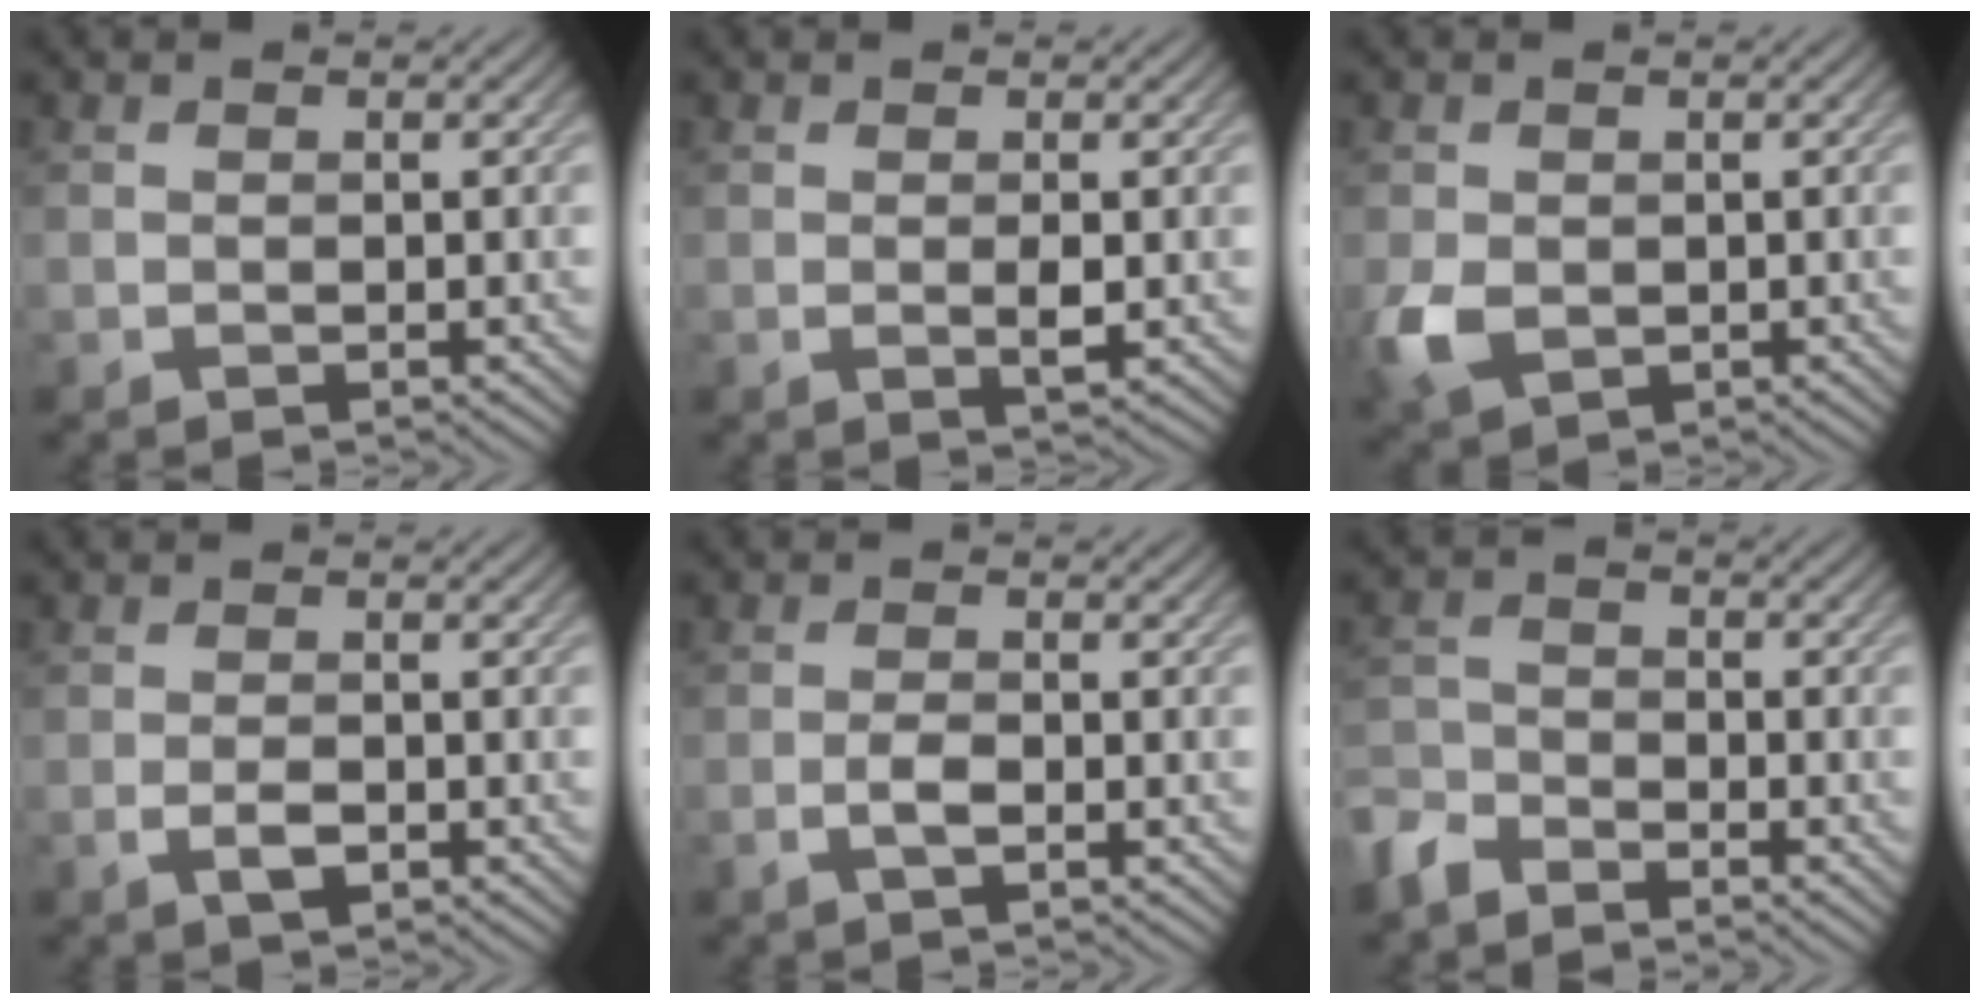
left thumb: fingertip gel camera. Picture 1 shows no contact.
{"total": 1.3, "force": [0.1, 0.2, 1.3], "torque": [-0.025, -0.004, 0.000]}
{"total": 4.4, "force": [-0.7, 3.5, 2.7], "torque": [-0.071, -0.010, -0.013]}
{"total": 2.0, "force": [-0.9, 0.9, 1.6], "torque": [-0.033, -0.003, -0.017]}
{"total": 1.9, "force": [-0.9, 0.5, 1.6], "torque": [-0.035, 0.002, -0.021]}
{"total": 4.4, "force": [-3.8, 1.8, 1.3], "torque": [-0.030, -0.005, -0.094]}